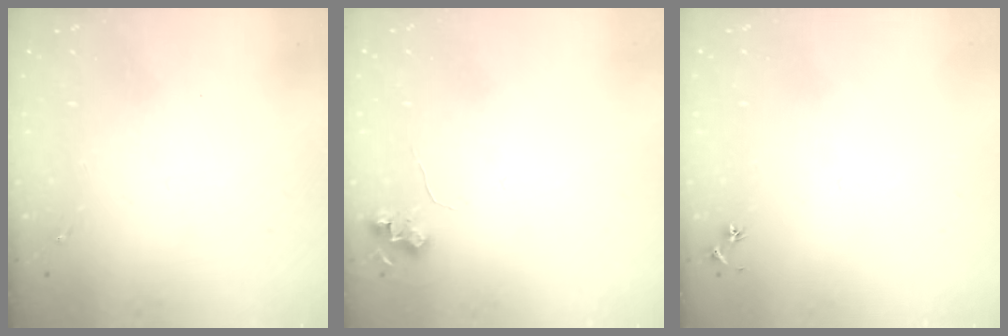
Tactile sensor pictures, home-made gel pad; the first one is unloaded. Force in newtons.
{"total": 6.0, "press": 5.9, "slide": 0.7}
{"total": 2.5, "press": 2.5, "slide": 0.3}